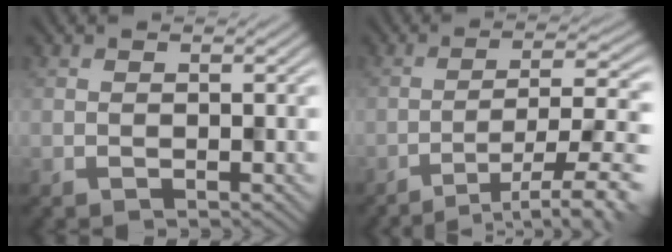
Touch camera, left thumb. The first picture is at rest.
{"total": 10.7, "force": [-6.5, 2.2, 8.2], "torque": [-0.104, 0.012, -0.091]}